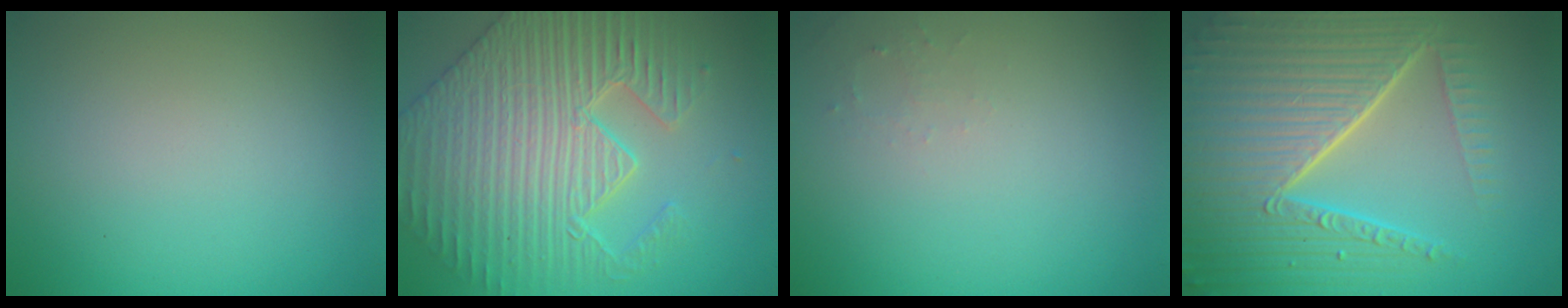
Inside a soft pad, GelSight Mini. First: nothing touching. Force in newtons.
{"total": 7.0, "press": 5.8, "slide": 3.9}
{"total": 0.8, "press": 0.8, "slide": 0.3}
{"total": 10.4, "press": 6.5, "slide": 8.1}